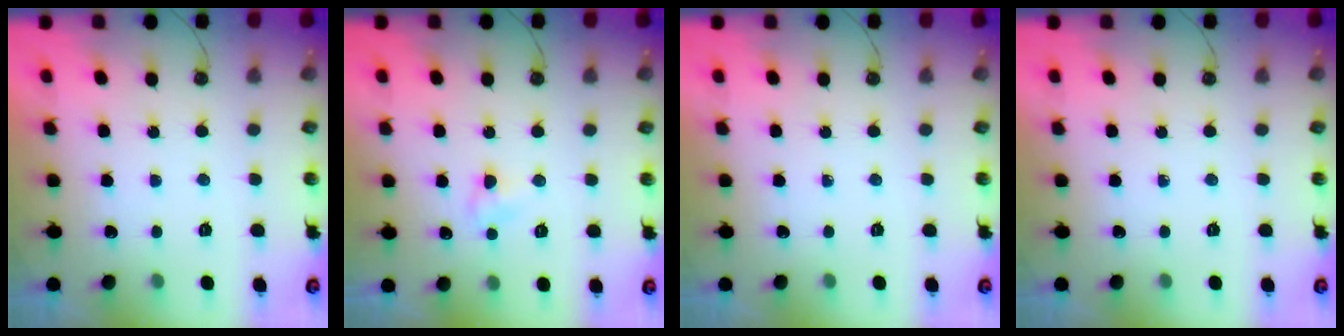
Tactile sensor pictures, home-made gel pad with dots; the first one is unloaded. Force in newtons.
{"total": 4.1, "press": 4.1, "slide": 0.6}
{"total": 0.0}
{"total": 0.0}